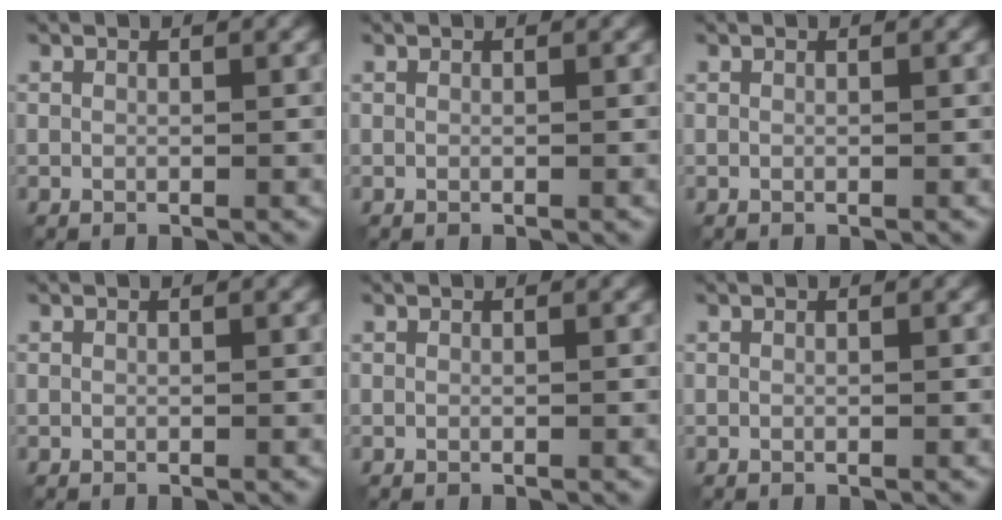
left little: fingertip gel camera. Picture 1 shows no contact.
{"total": 0.0}
{"total": 0.0}
{"total": 0.0}
{"total": 0.0}
{"total": 0.0}